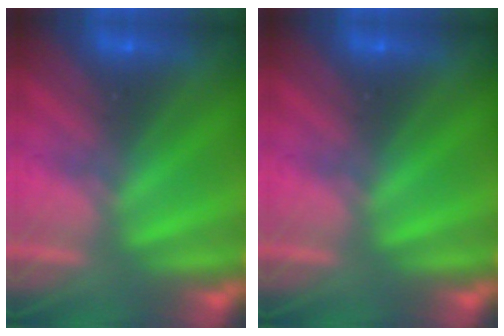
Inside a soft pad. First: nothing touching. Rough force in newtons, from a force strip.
{"total": 0.0}